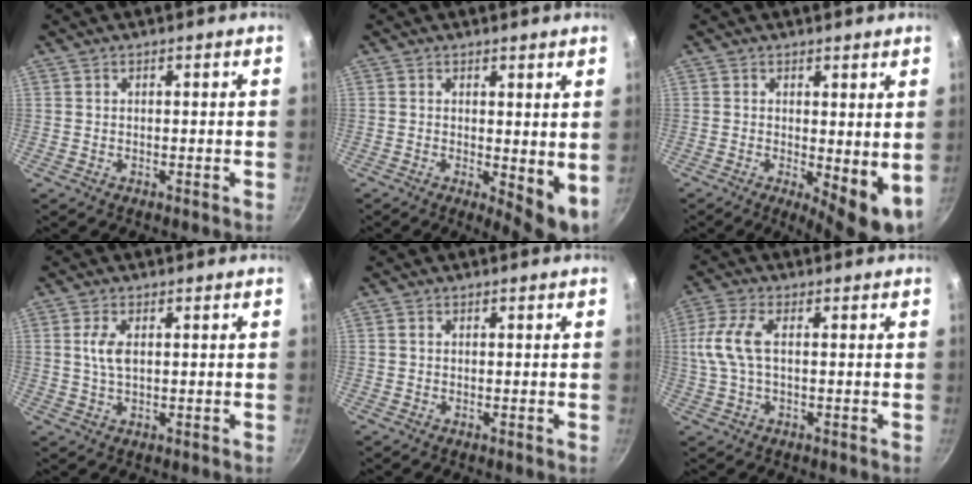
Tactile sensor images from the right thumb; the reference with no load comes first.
{"total": 6.8, "force": [0.4, 2.9, 6.2], "torque": [-0.073, -0.013, 0.010]}
{"total": 8.1, "force": [0.1, 3.1, 7.5], "torque": [-0.089, -0.016, 0.008]}
{"total": 4.0, "force": [0.8, 1.9, 3.4], "torque": [-0.070, 0.002, 0.016]}
{"total": 0.7, "force": [0.1, 0.6, 0.3], "torque": [-0.005, 0.004, 0.000]}
{"total": 7.7, "force": [0.4, 3.4, 6.9], "torque": [-0.160, 0.014, 0.004]}